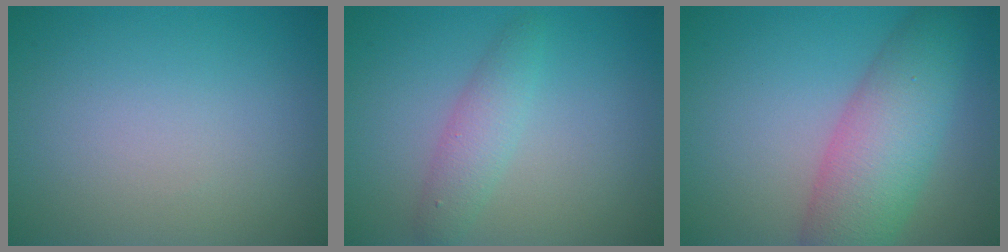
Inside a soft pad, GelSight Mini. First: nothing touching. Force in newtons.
{"total": 2.4, "press": 2.4, "slide": 0.1}
{"total": 7.2, "press": 7.2, "slide": 0.2}